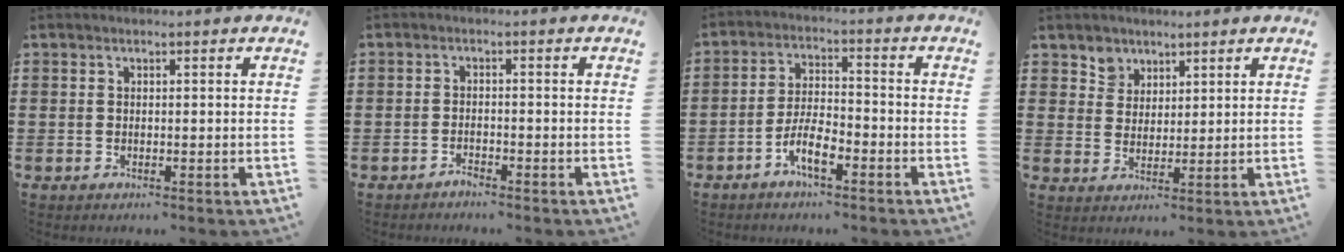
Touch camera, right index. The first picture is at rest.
{"total": 1.4, "force": [-1.3, 0.2, 0.3], "torque": [-0.010, 0.000, -0.026]}
{"total": 5.8, "force": [-3.5, 1.8, 4.3], "torque": [-0.097, 0.002, -0.071]}
{"total": 3.9, "force": [2.6, 2.9, 0.0], "torque": [-0.017, 0.012, 0.049]}